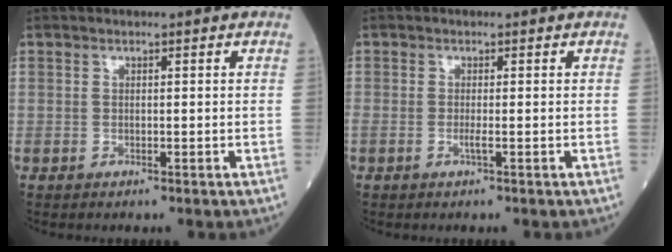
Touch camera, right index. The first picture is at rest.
{"total": 0.9, "force": [-0.2, -0.3, 0.8], "torque": [-0.018, -0.002, -0.005]}